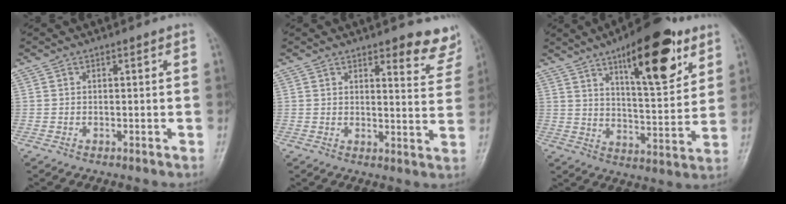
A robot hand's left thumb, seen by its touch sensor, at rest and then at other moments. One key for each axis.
{"total": 7.3, "fx": 6.1, "fy": 2.3, "fz": 3.4, "tx": -0.008, "ty": -0.043, "tz": 0.058}
{"total": 18.7, "fx": 10.1, "fy": 6.2, "fz": 14.4, "tx": -0.178, "ty": -0.046, "tz": 0.155}